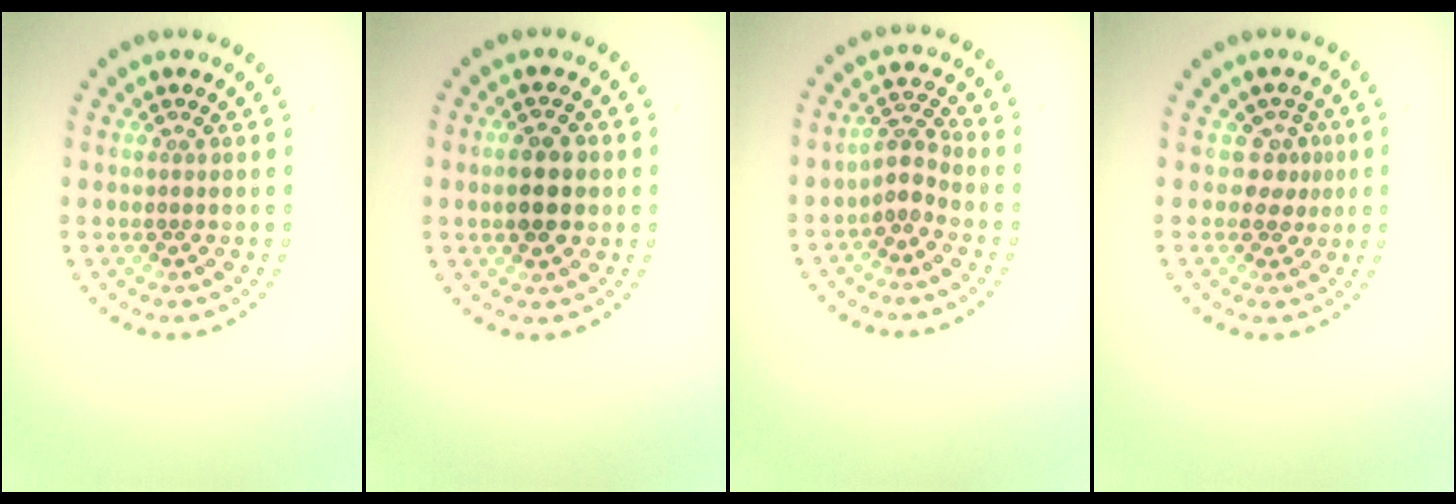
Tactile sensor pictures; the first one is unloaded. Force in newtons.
{"total": 3.8, "press": 3.8, "slide": 0.1}
{"total": 2.2, "press": 1.7, "slide": 1.3}
{"total": 2.2, "press": 1.5, "slide": 1.6}